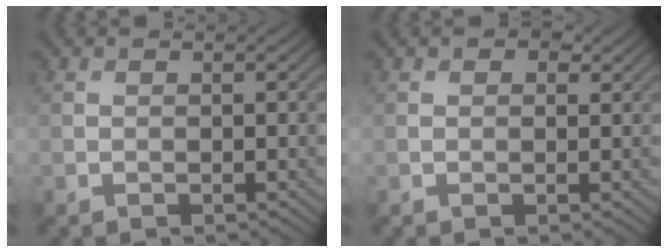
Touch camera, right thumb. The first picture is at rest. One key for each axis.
{"total": 1.7, "fx": 0.9, "fy": 1.0, "fz": 1.0, "tx": -0.012, "ty": -0.002, "tz": 0.012}